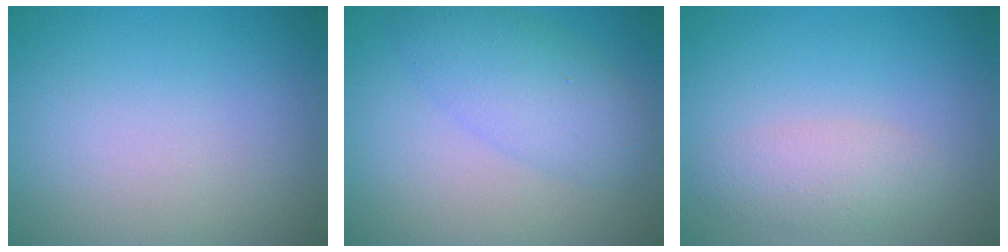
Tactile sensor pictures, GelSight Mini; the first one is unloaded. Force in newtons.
{"total": 4.5, "press": 4.5, "slide": 0.1}
{"total": 2.4, "press": 2.4, "slide": 0.0}